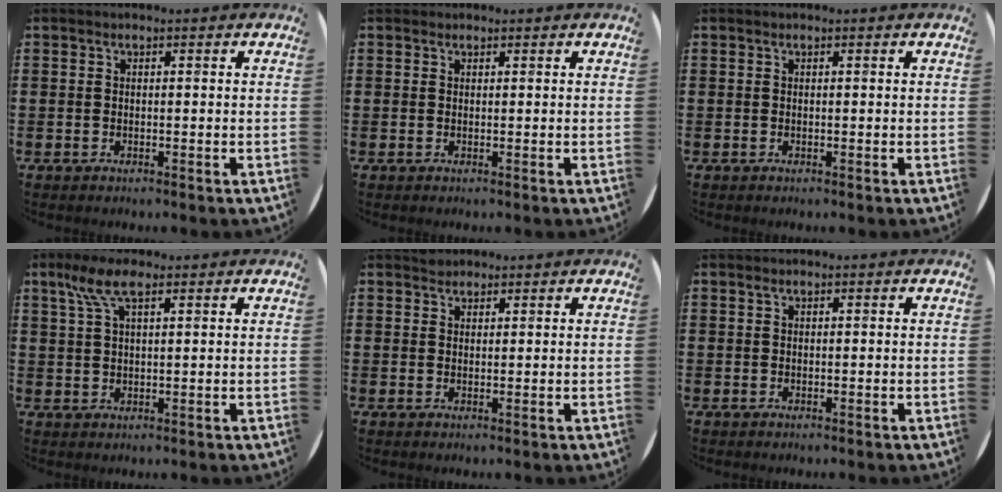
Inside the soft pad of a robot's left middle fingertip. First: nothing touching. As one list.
[{"total": 0.5, "force": [0.5, 0.2, -0.1], "torque": [0.011, 0.001, 0.007]}, {"total": 0.0}, {"total": 5.3, "force": [2.9, 1.9, 4.0], "torque": [-0.086, 0.011, 0.050]}, {"total": 1.2, "force": [1.1, 0.4, -0.2], "torque": [0.003, 0.003, 0.022]}, {"total": 0.0}]